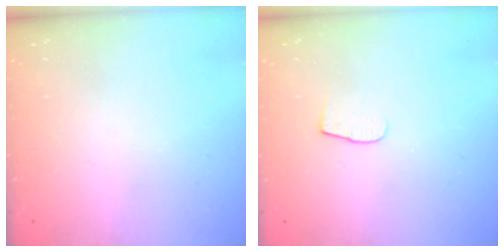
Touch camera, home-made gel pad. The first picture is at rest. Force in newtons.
{"total": 5.2, "press": 5.2, "slide": 0.6}